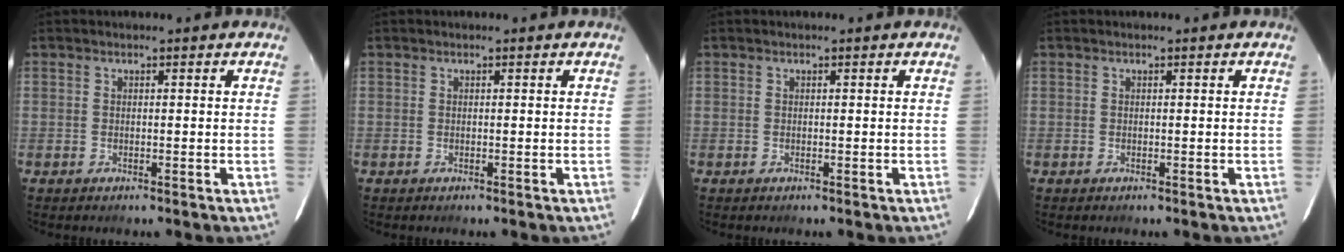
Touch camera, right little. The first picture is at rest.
{"total": 0.0}
{"total": 0.0}
{"total": 0.0}